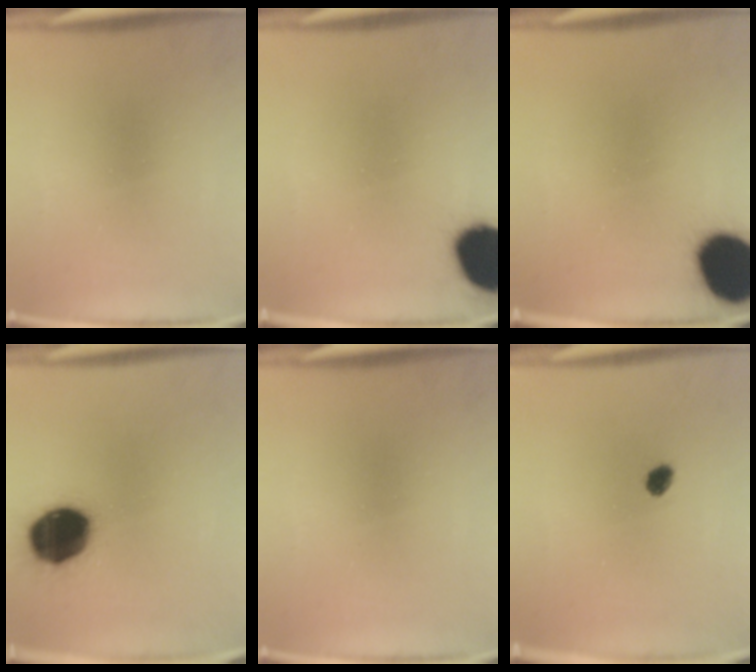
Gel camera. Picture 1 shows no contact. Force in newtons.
{"total": 17.8}
{"total": 18.1}
{"total": 18.4}
{"total": 0.0}
{"total": 2.2}